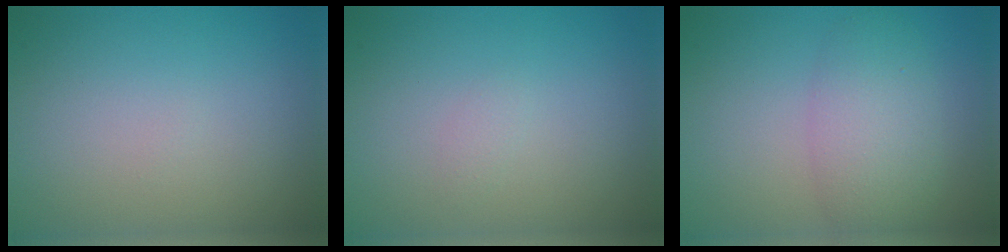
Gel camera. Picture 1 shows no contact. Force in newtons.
{"total": 0.6, "press": 0.6, "slide": 0.1}
{"total": 4.3, "press": 4.3, "slide": 0.2}